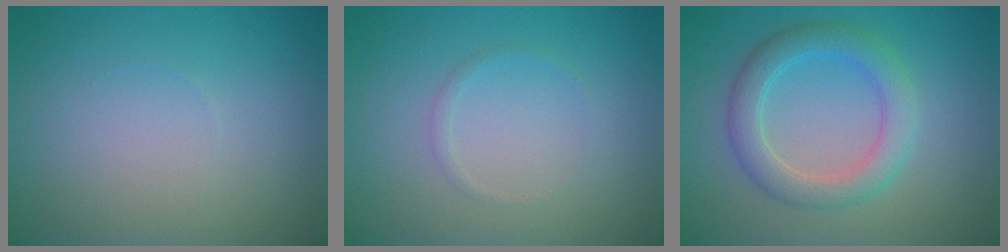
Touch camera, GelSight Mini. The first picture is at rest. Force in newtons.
{"total": 0.6, "press": 0.6, "slide": 0.0}
{"total": 3.9, "press": 3.9, "slide": 0.0}